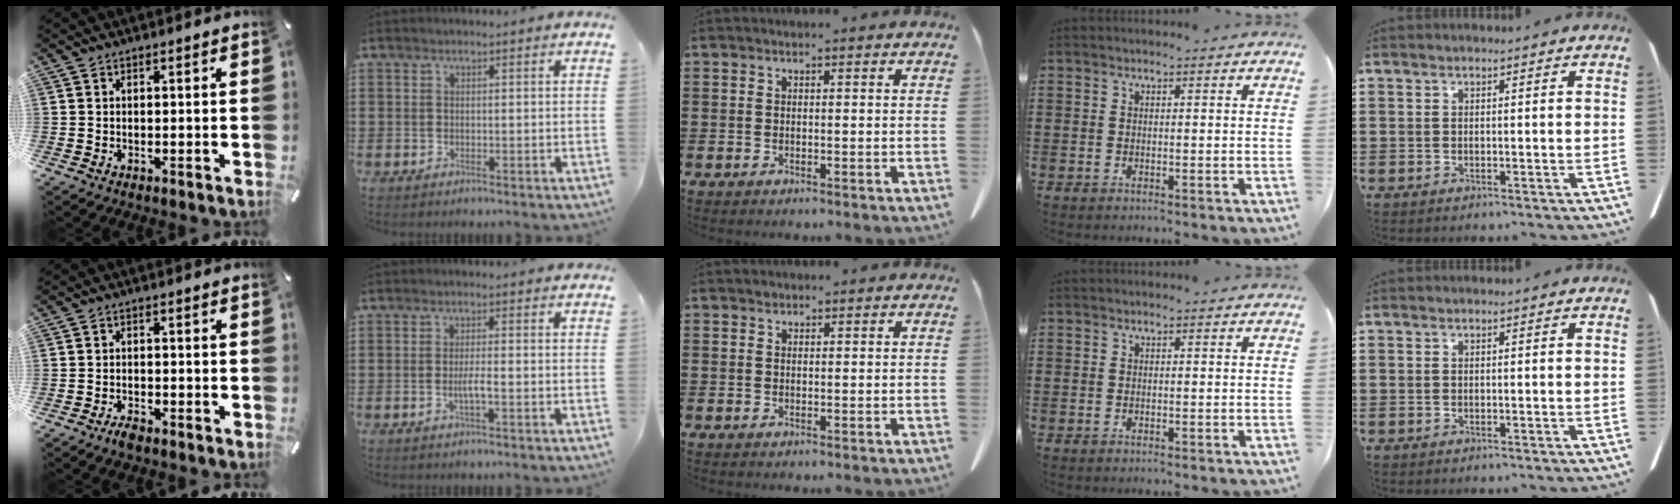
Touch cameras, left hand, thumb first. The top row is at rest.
{"thumb": {"total": 2.6, "force": [-2.3, 0.8, 0.9], "torque": [-0.022, 0.011, -0.048]}, "index": {"total": 2.4, "force": [-0.7, 0.3, 2.3], "torque": [-0.048, -0.002, -0.014]}, "middle": {"total": 0.5, "force": [0.3, 0.4, 0.1], "torque": [-0.005, 0.002, 0.007]}}